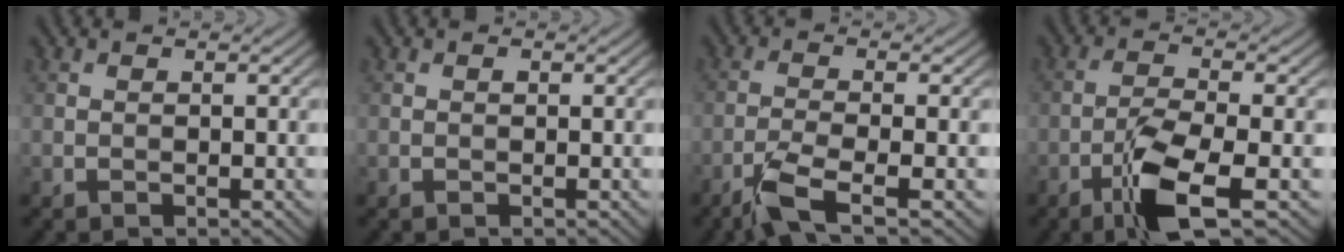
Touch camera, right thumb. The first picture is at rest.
{"total": 0.0}
{"total": 5.0, "force": [-3.1, 0.7, 3.9], "torque": [-0.078, 0.000, -0.074]}
{"total": 7.2, "force": [-3.6, 1.5, 6.1], "torque": [-0.122, 0.003, -0.076]}